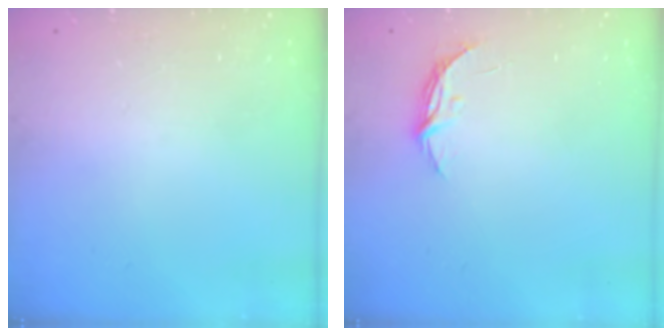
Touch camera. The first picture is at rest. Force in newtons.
{"total": 4.2, "press": 4.2, "slide": 0.3}